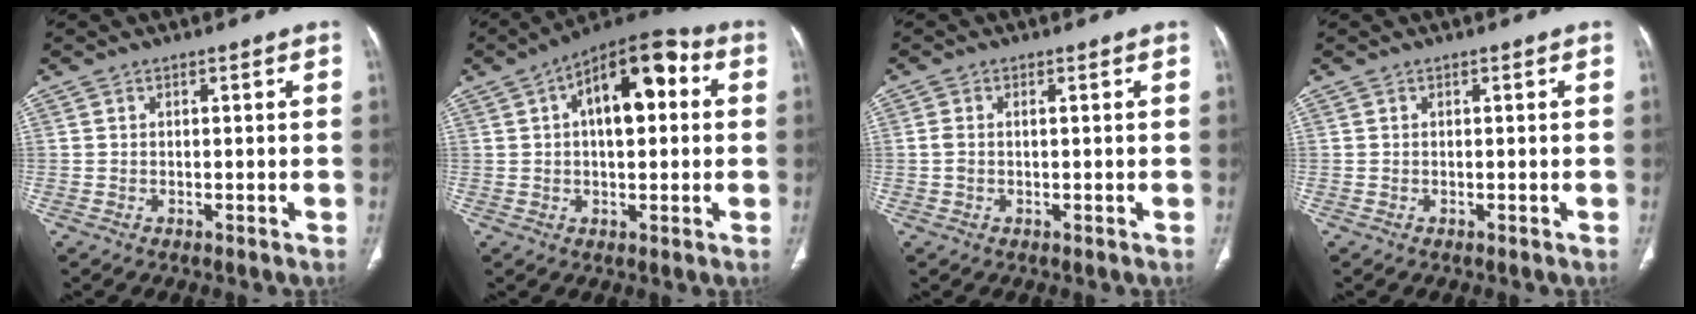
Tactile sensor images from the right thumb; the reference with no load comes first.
{"total": 14.3, "force": [3.2, 7.0, 12.0], "torque": [-0.159, 0.030, 0.040]}
{"total": 1.7, "force": [0.0, 0.8, 1.5], "torque": [-0.047, 0.007, 0.000]}
{"total": 0.0}